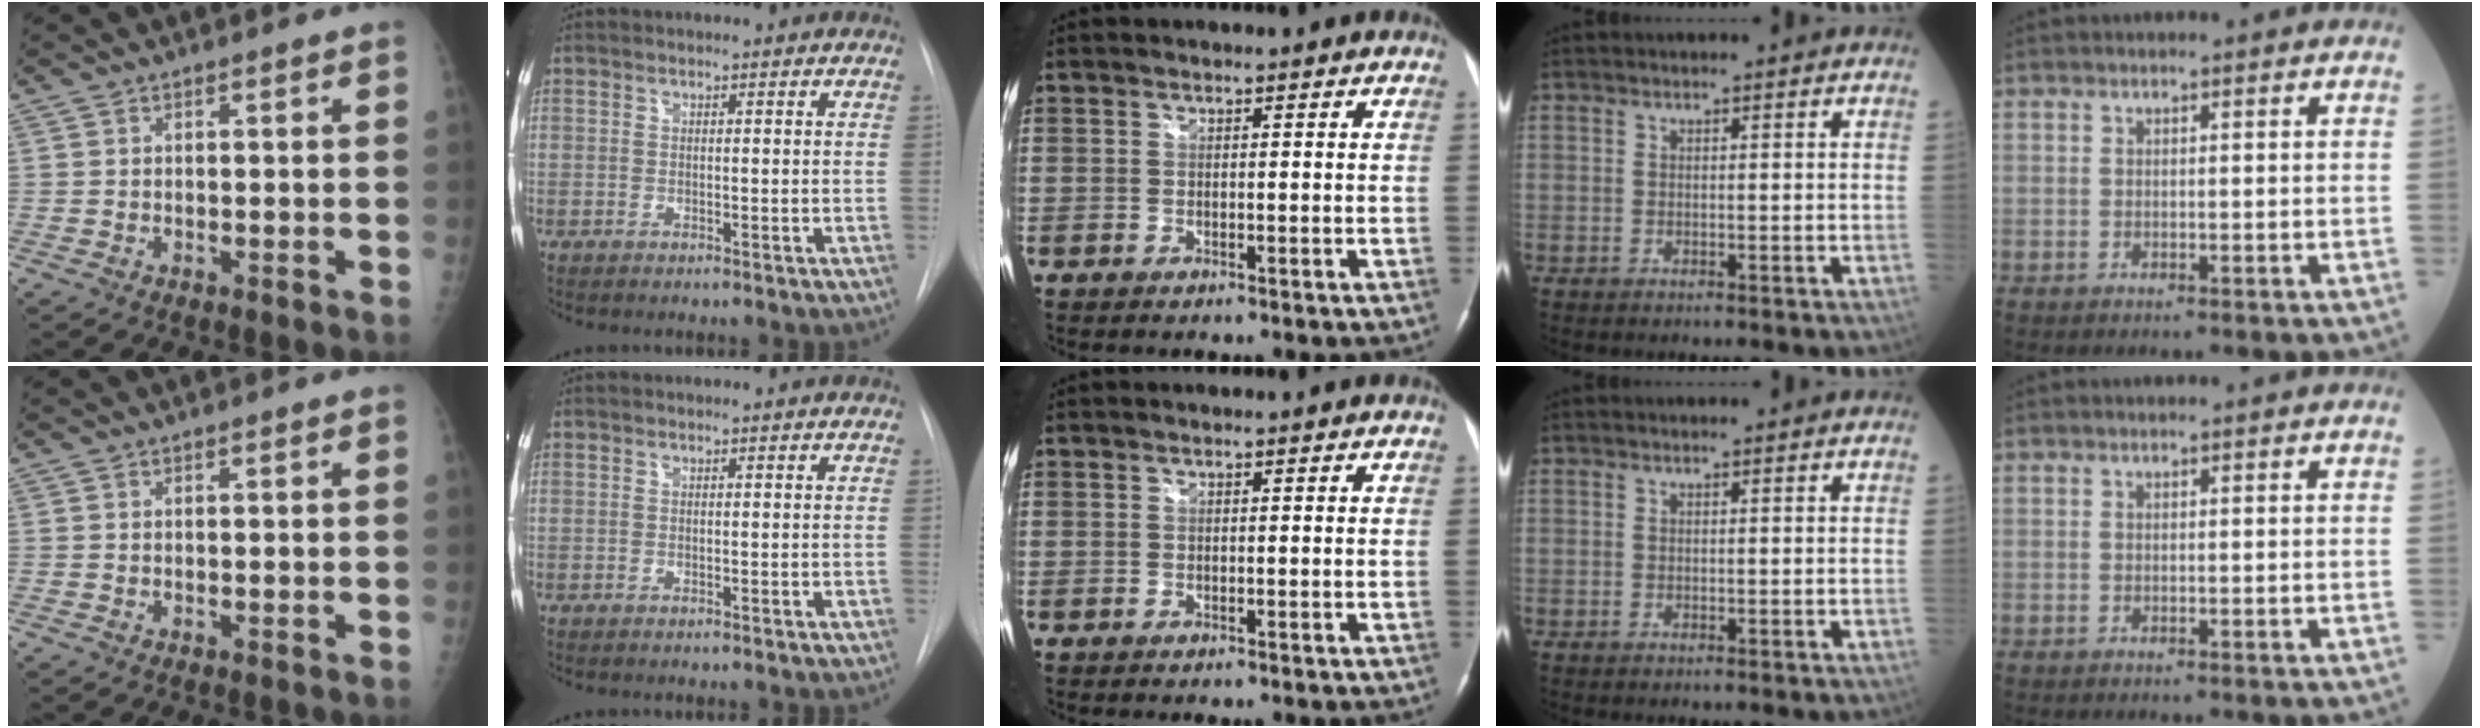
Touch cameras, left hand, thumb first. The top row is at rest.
{}